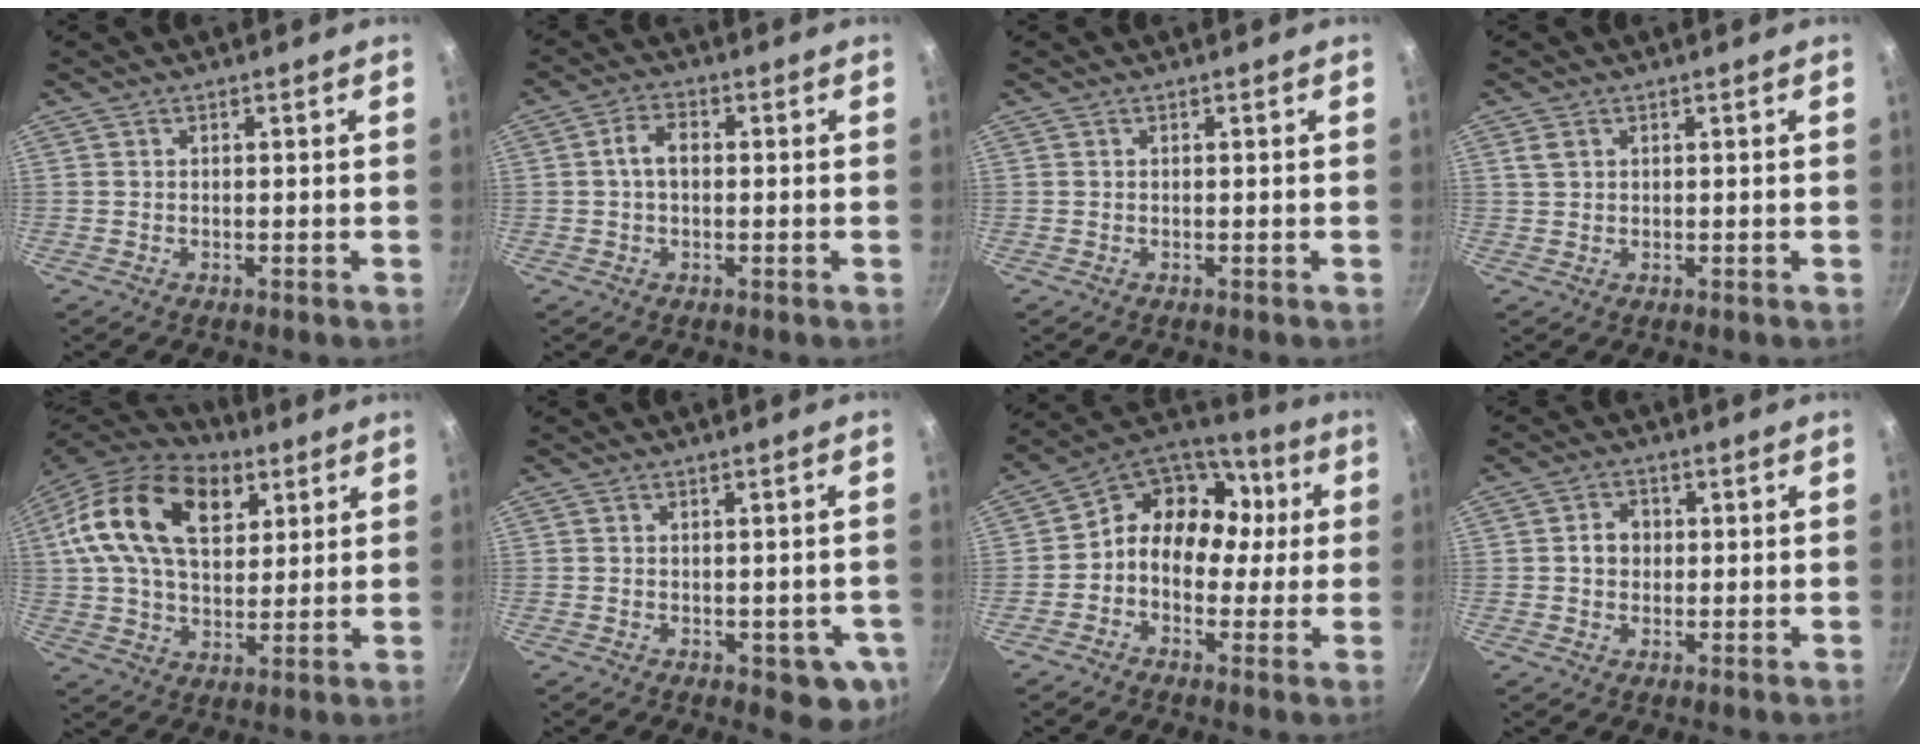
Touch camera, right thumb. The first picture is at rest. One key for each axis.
{"total": 4.6, "fx": 0.2, "fy": 3.0, "fz": 3.5, "tx": -0.059, "ty": 0.015, "tz": -0.002}
{"total": 0.0}
{"total": 1.8, "fx": 0.8, "fy": 1.3, "fz": 1.0, "tx": -0.017, "ty": 0.000, "tz": 0.017}
{"total": 21.8, "fx": 8.2, "fy": 13.3, "fz": 15.1, "tx": -0.247, "ty": -0.007, "tz": 0.133}
{"total": 6.7, "fx": -1.8, "fy": 3.6, "fz": 5.3, "tx": -0.034, "ty": 0.001, "tz": -0.019}
{"total": 14.7, "fx": 0.9, "fy": 12.0, "fz": 8.5, "tx": -0.097, "ty": 0.045, "tz": -0.007}
{"total": 3.7, "fx": 0.1, "fy": 3.1, "fz": 2.0, "tx": -0.011, "ty": 0.007, "tz": -0.003}